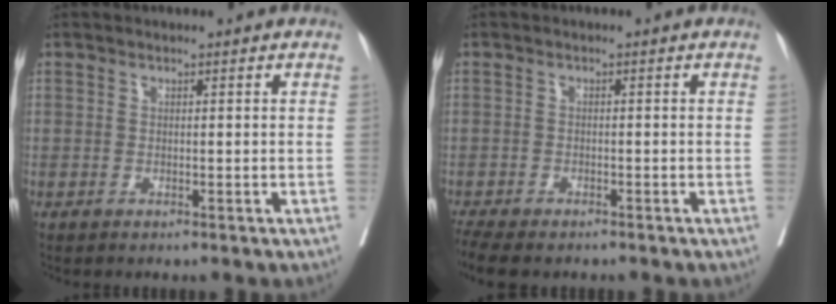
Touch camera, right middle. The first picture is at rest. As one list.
[{"total": 7.6, "force": [-6.3, 2.3, 3.6], "torque": [-0.066, -0.009, -0.099]}]